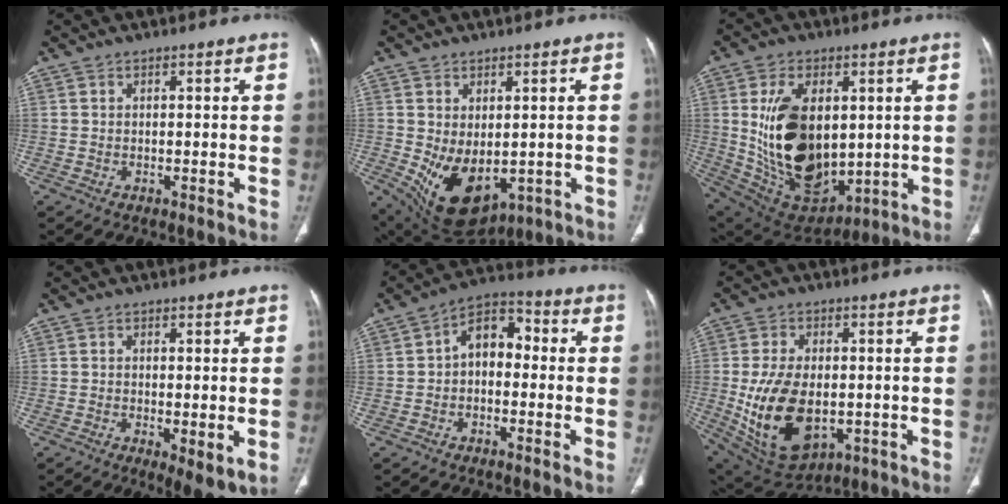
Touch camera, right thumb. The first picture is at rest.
{"total": 12.4, "force": [-2.0, 7.6, 9.6], "torque": [-0.154, -0.012, 0.003]}
{"total": 22.1, "force": [1.9, 13.4, 17.5], "torque": [-0.292, -0.023, 0.065]}
{"total": 3.1, "force": [-0.4, 0.9, 2.9], "torque": [-0.051, -0.014, -0.007]}
{"total": 8.2, "force": [-0.2, 5.6, 6.0], "torque": [-0.067, 0.034, -0.021]}
{"total": 17.3, "force": [-2.4, 10.4, 13.5], "torque": [-0.240, -0.009, -0.014]}